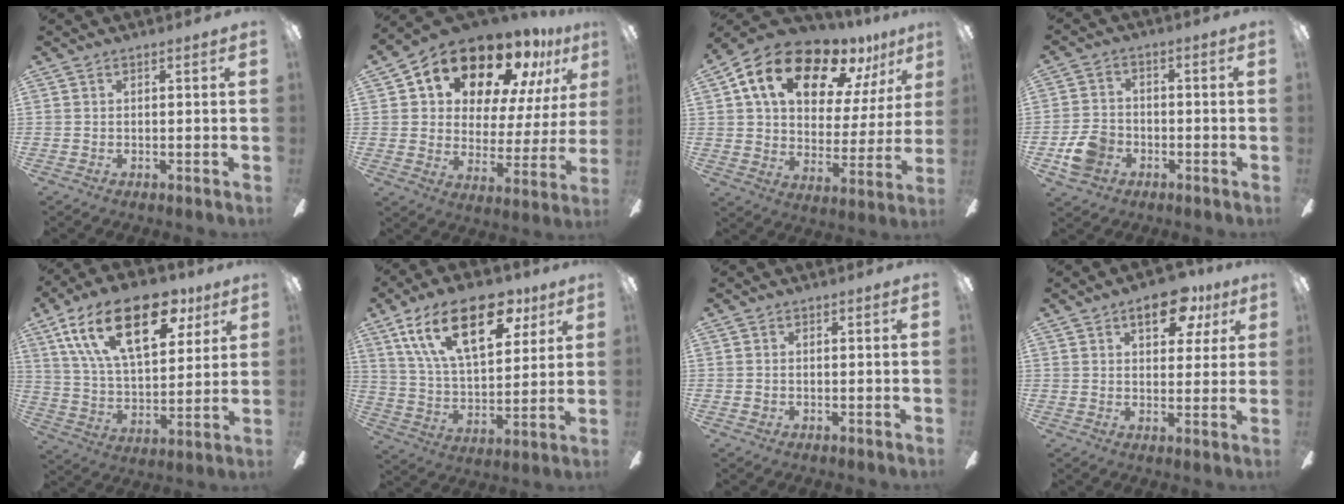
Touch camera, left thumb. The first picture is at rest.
{"total": 18.0, "force": [14.6, 8.0, 6.9], "torque": [-0.124, -0.110, 0.253]}
{"total": 20.0, "force": [13.3, 10.0, 11.1], "torque": [-0.193, -0.071, 0.229]}
{"total": 8.0, "force": [-3.2, 6.4, 3.5], "torque": [-0.074, 0.023, -0.058]}
{"total": 24.9, "force": [12.3, 12.7, 17.4], "torque": [-0.295, -0.037, 0.210]}
{"total": 23.3, "force": [11.9, 11.8, 16.1], "torque": [-0.258, -0.033, 0.203]}
{"total": 0.7, "force": [-0.2, 0.6, 0.1], "torque": [-0.001, 0.005, -0.005]}
{"total": 11.1, "force": [5.5, 6.0, 7.6], "torque": [-0.082, -0.012, 0.088]}